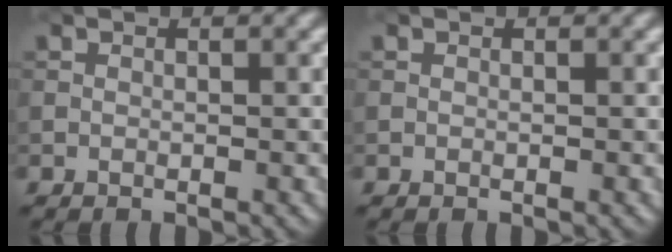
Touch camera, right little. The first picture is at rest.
{"total": 0.0}